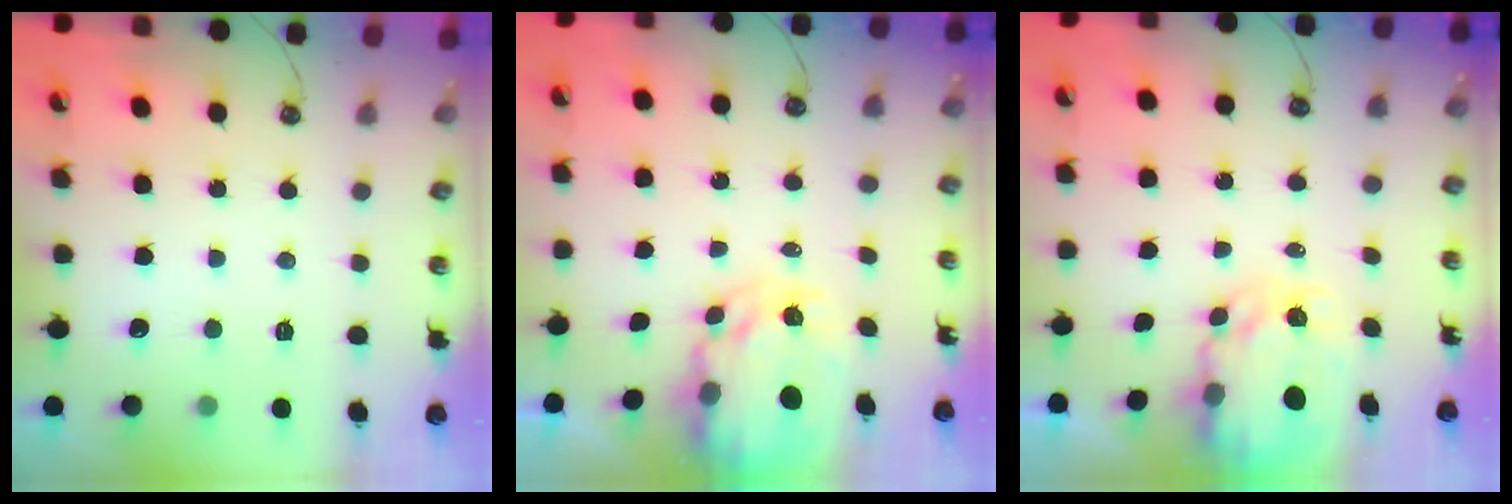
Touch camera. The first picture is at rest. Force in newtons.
{"total": 6.3, "press": 6.3, "slide": 0.5}
{"total": 5.6, "press": 5.6, "slide": 0.5}